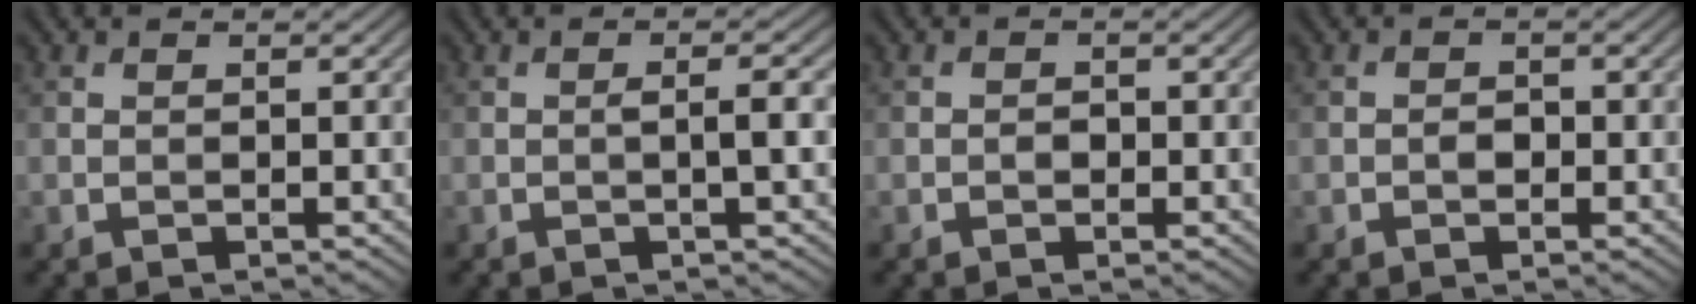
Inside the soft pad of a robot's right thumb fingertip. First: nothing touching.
{"total": 2.3, "force": [-0.2, 0.2, 2.3], "torque": [-0.040, 0.006, -0.007]}
{"total": 1.0, "force": [-0.4, 0.8, 0.5], "torque": [-0.008, -0.002, -0.010]}
{"total": 1.3, "force": [-0.4, 1.0, 0.7], "torque": [-0.012, -0.001, -0.012]}